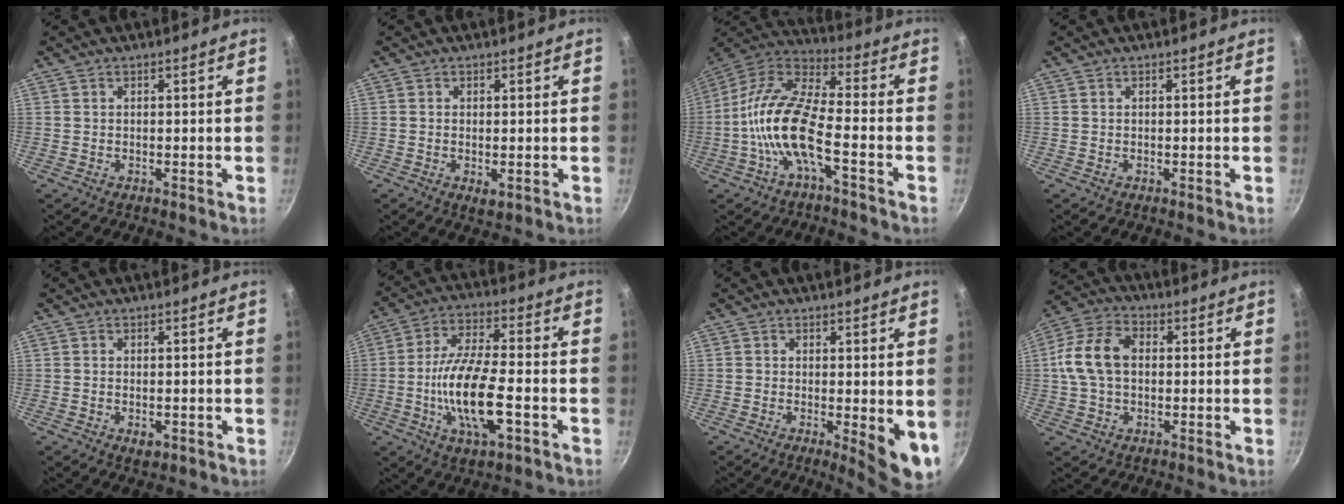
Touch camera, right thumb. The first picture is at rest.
{"total": 1.8, "force": [-0.5, 0.8, 1.5], "torque": [-0.025, -0.009, -0.007]}
{"total": 14.7, "force": [-4.7, 5.0, 13.0], "torque": [-0.257, 0.043, -0.108]}
{"total": 0.0}
{"total": 2.3, "force": [-0.9, 1.3, 1.7], "torque": [-0.025, -0.006, -0.014]}
{"total": 15.2, "force": [-4.3, 5.2, 13.7], "torque": [-0.254, 0.017, -0.084]}
{"total": 7.2, "force": [-1.0, 2.2, 6.8], "torque": [-0.079, -0.012, -0.009]}
{"total": 11.2, "force": [0.6, 7.8, 8.0], "torque": [-0.141, 0.026, -0.002]}